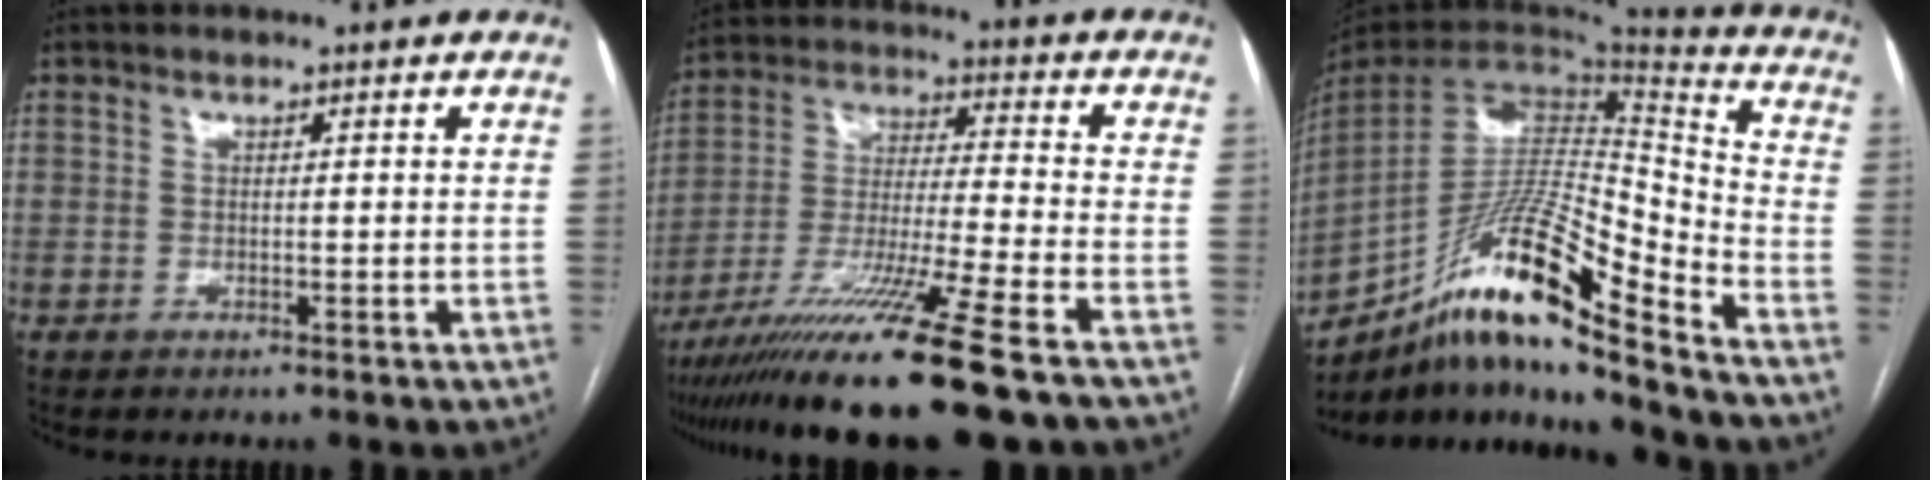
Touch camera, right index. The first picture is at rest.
{"total": 17.0, "force": [-12.4, -1.9, 11.5], "torque": [-0.224, -0.043, -0.220]}
{"total": 20.3, "force": [-14.6, 0.9, 14.1], "torque": [-0.271, -0.006, -0.269]}